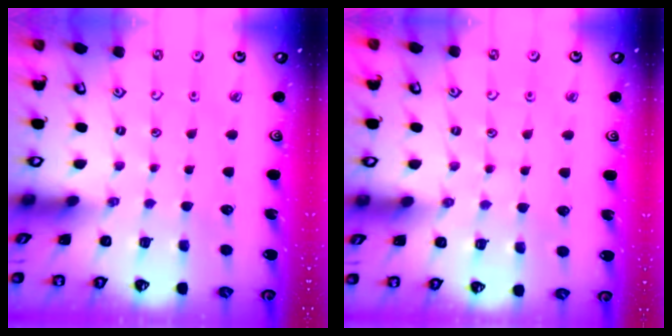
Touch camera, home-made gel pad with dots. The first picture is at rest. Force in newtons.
{"total": 2.9, "press": 2.9, "slide": 0.5}